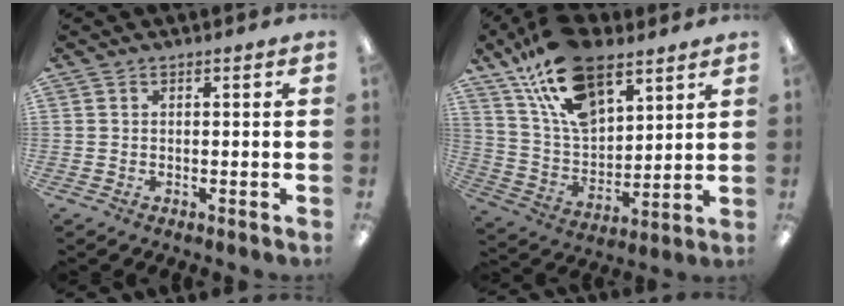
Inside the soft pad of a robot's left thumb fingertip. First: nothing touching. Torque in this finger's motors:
{"motor_torque": [0.14, 0.63, 1.21, -1.56, 0.29]}